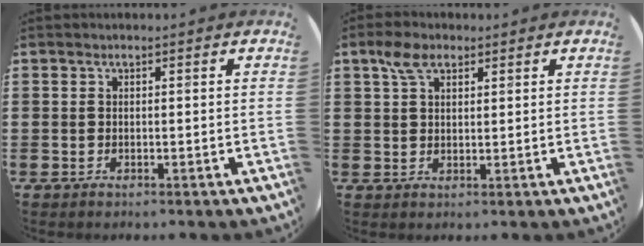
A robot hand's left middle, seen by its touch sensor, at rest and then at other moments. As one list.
[{"total": 3.9, "force": [2.5, 2.0, 2.2], "torque": [-0.040, 0.005, 0.043]}]